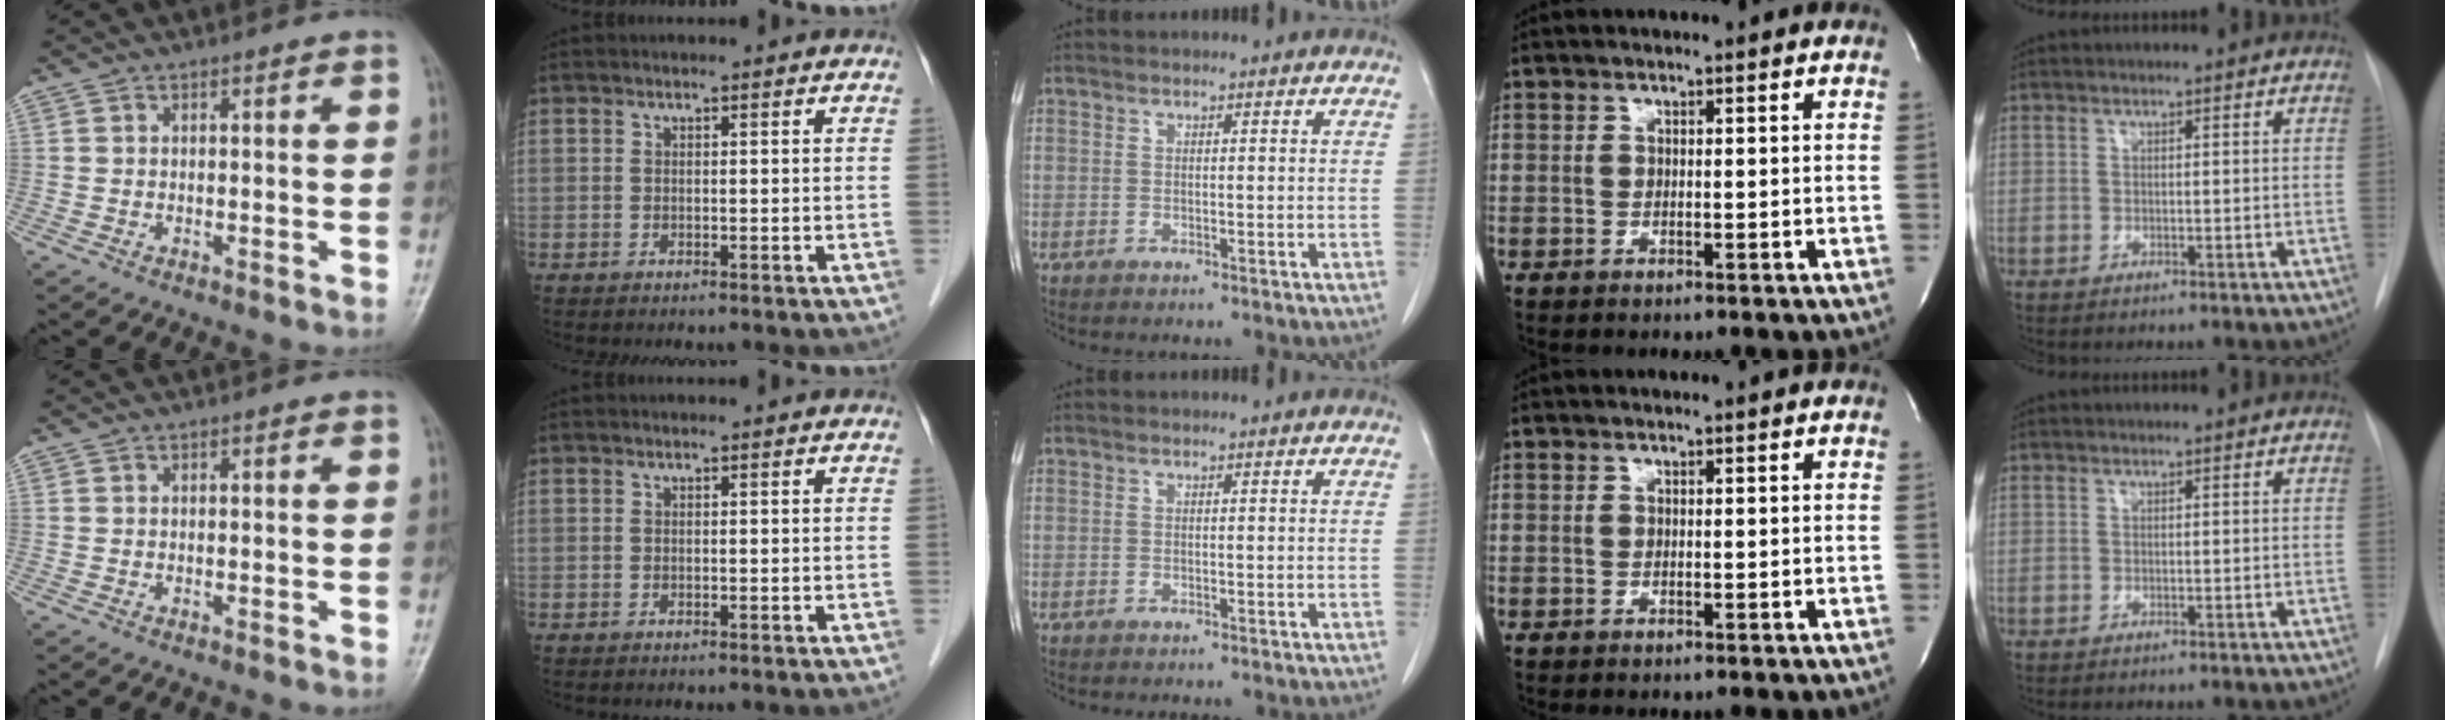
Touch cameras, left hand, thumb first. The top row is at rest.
{}